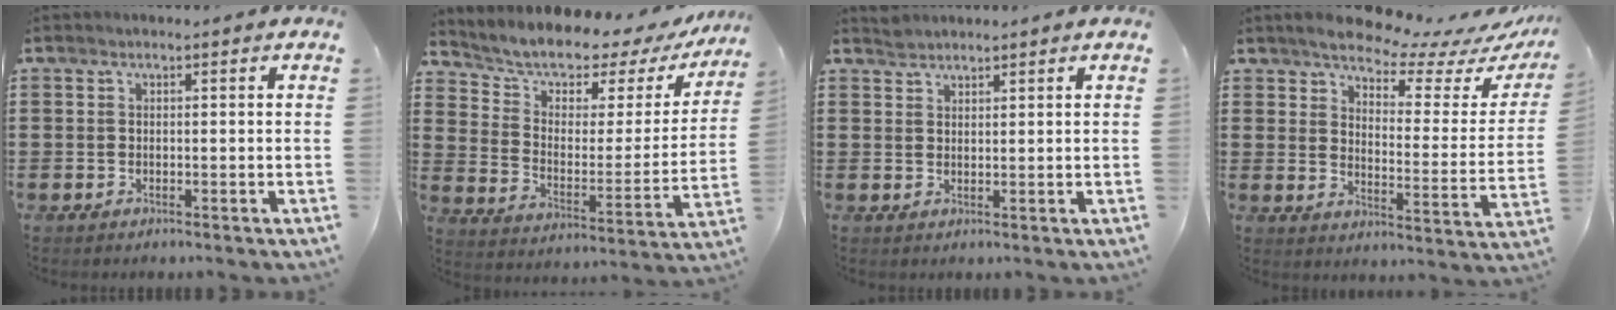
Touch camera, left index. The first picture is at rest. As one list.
[{"total": 4.4, "force": [3.7, 2.2, 1.0], "torque": [-0.050, -0.036, 0.057]}, {"total": 1.6, "force": [1.6, 0.3, 0.0], "torque": [-0.004, 0.000, 0.031]}, {"total": 6.9, "force": [6.4, 0.8, 2.2], "torque": [-0.059, -0.048, 0.109]}]